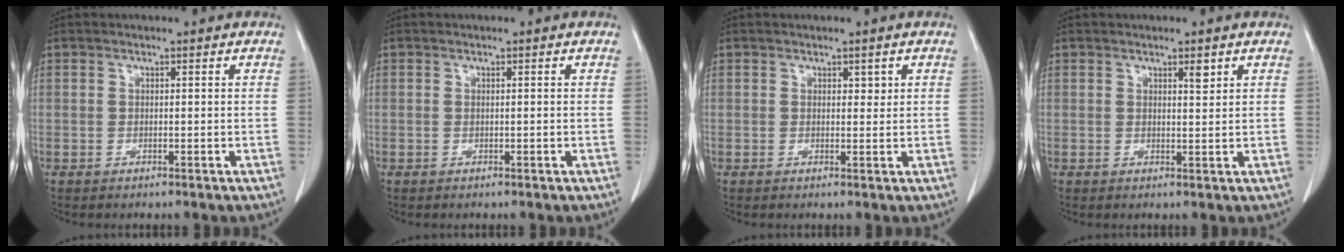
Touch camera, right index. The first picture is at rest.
{"total": 0.0}
{"total": 1.1, "force": [0.6, 0.7, 0.7], "torque": [-0.004, -0.003, 0.007]}
{"total": 1.5, "force": [0.9, 0.3, 1.1], "torque": [-0.018, -0.006, 0.014]}